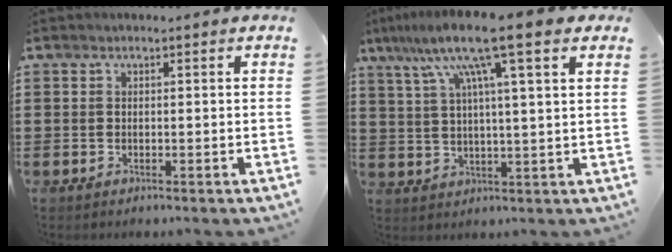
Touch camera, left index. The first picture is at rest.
{"total": 11.7, "force": [7.1, 0.4, 9.3], "torque": [-0.192, -0.011, 0.113]}